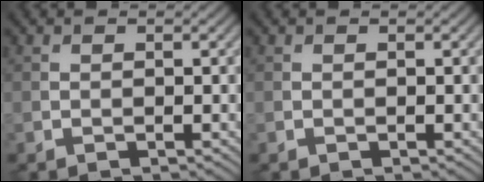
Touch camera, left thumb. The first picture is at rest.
{"total": 0.0}